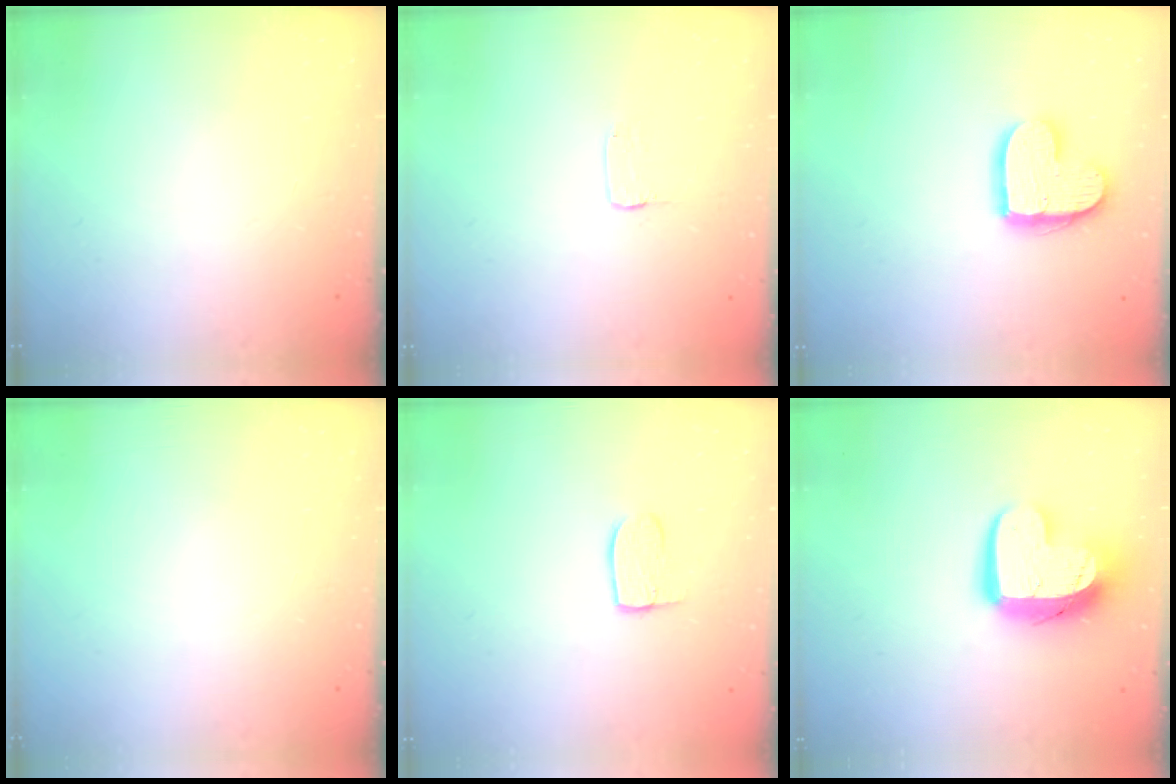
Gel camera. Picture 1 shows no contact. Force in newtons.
{"total": 1.0, "press": 1.0, "slide": 0.1}
{"total": 12.6, "press": 12.6, "slide": 0.9}
{"total": 0.0}
{"total": 7.2, "press": 7.1, "slide": 0.4}
{"total": 14.4, "press": 14.3, "slide": 1.4}